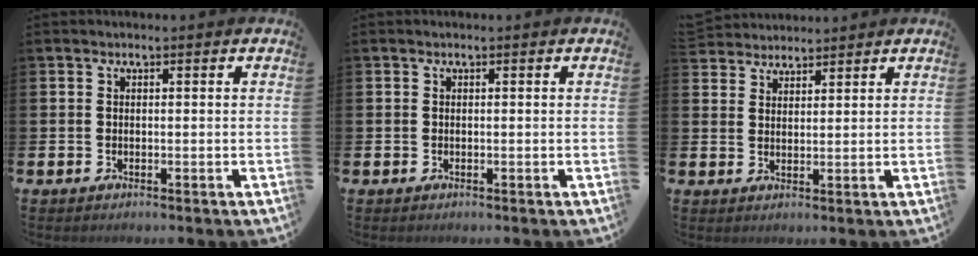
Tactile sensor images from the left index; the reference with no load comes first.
{"total": 0.0}
{"total": 3.1, "force": [3.0, 0.6, -0.3], "torque": [-0.002, -0.011, 0.057]}